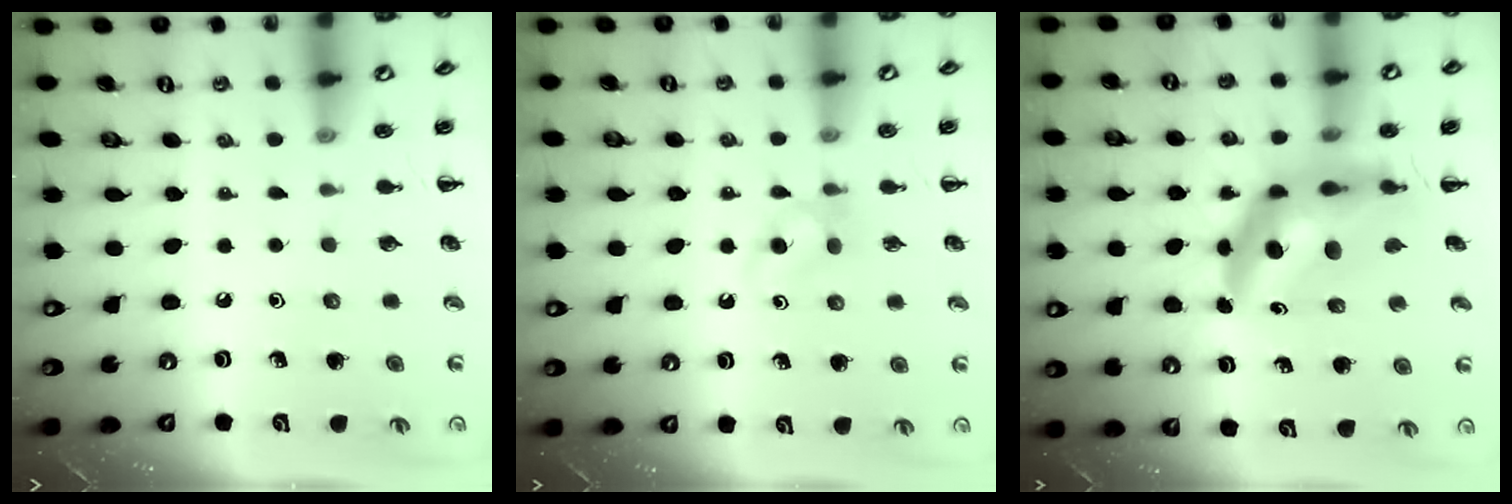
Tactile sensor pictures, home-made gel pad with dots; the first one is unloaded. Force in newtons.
{"total": 2.5, "press": 2.3, "slide": 1.0}
{"total": 9.3, "press": 8.6, "slide": 3.5}